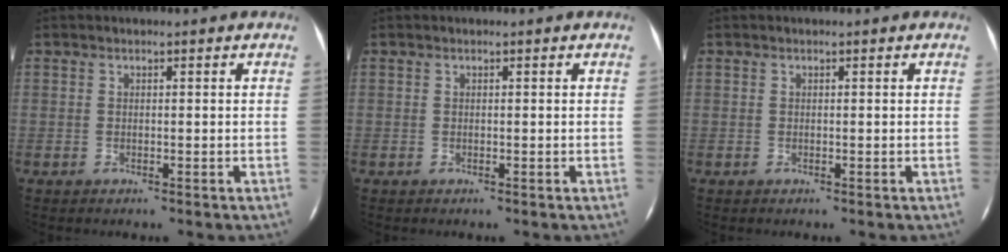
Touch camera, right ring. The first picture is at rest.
{"total": 0.0}
{"total": 0.0}